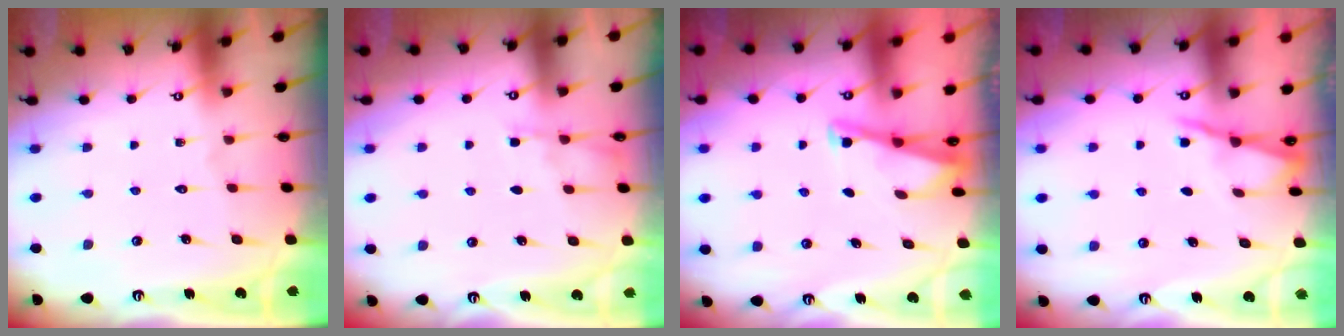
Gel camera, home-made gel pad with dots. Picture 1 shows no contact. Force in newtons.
{"total": 4.5, "press": 4.5, "slide": 0.6}
{"total": 2.9, "press": 2.9, "slide": 0.2}
{"total": 2.8, "press": 2.8, "slide": 0.4}